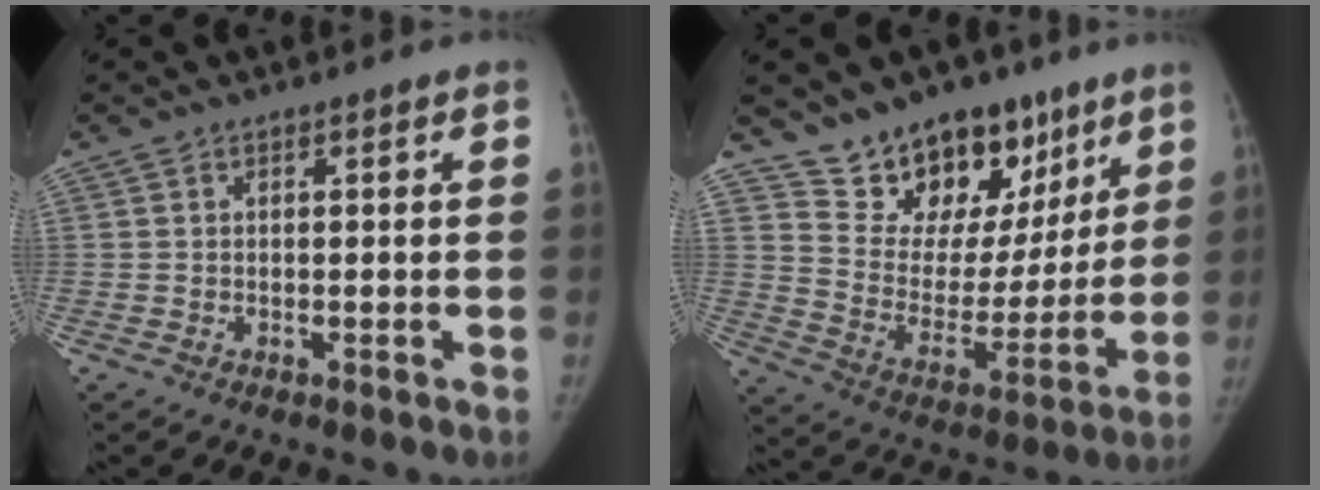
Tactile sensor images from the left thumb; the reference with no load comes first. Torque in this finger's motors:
{"motor_torque": [0.53, 0.54, -0.25, -0.53, 0.00]}